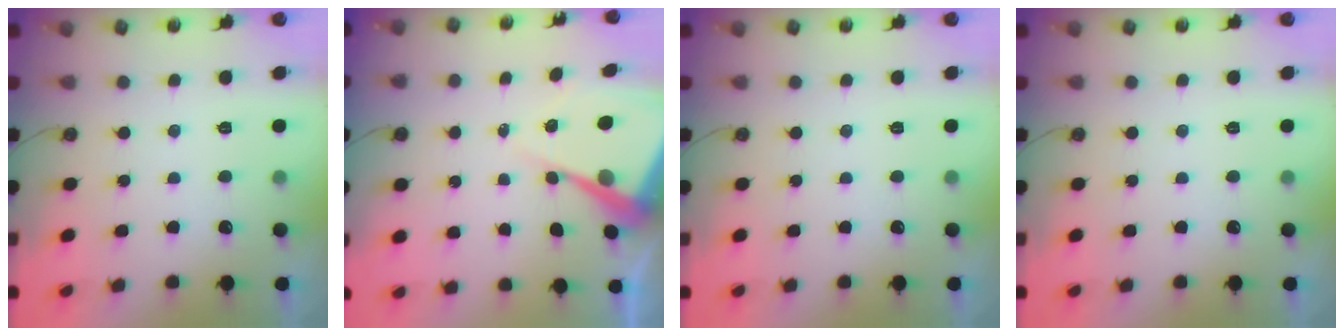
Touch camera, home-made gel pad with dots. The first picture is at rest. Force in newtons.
{"total": 9.8, "press": 9.8, "slide": 1.0}
{"total": 0.0}
{"total": 0.0}